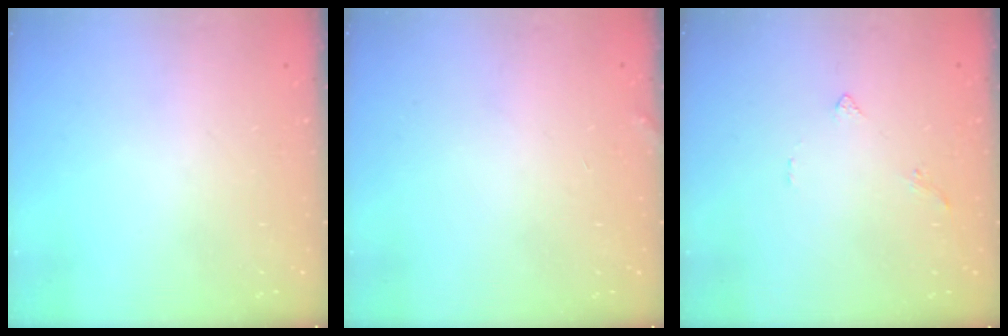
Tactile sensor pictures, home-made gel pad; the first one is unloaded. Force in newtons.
{"total": 2.0, "press": 2.0, "slide": 0.2}
{"total": 1.4, "press": 1.4, "slide": 0.4}